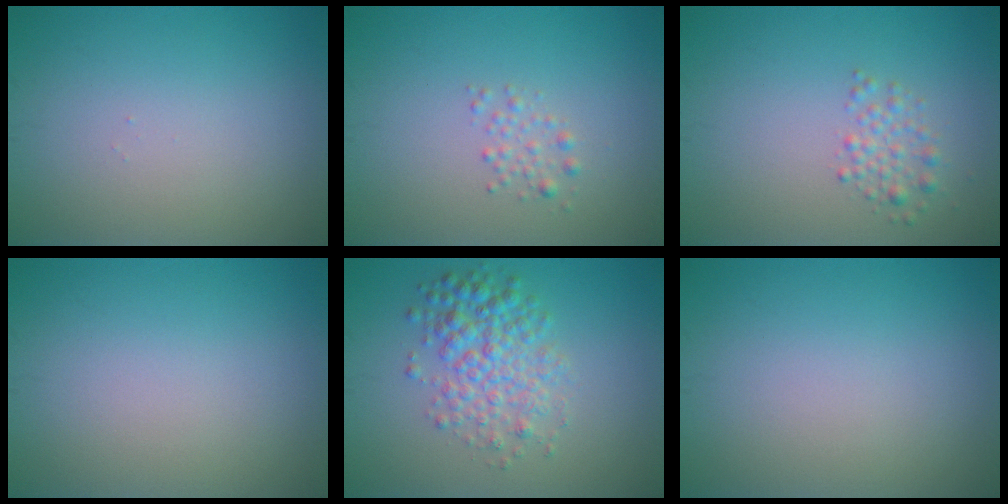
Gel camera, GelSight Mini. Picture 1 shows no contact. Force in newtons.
{"total": 1.2, "press": 1.2, "slide": 0.0}
{"total": 1.7, "press": 1.7, "slide": 0.1}
{"total": 0.0}
{"total": 4.3, "press": 4.3, "slide": 0.0}
{"total": 0.0}